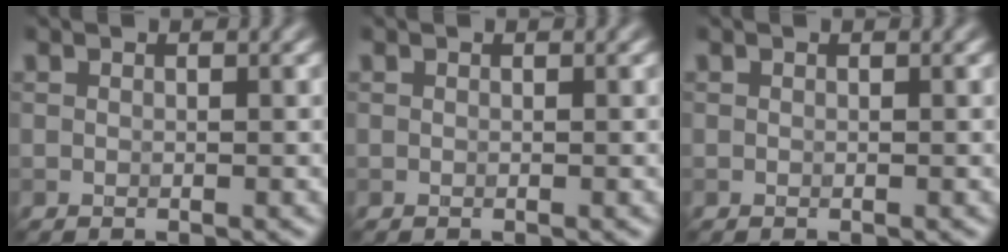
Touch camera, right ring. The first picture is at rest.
{"total": 0.0}
{"total": 0.0}